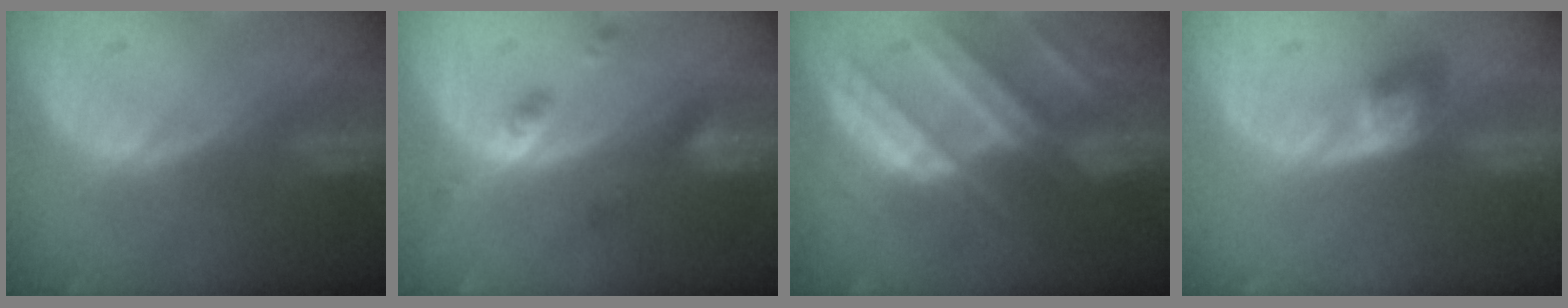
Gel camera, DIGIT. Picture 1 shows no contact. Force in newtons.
{"total": 4.3, "press": 3.9, "slide": 1.7}
{"total": 10.6, "press": 9.4, "slide": 5.0}
{"total": 3.7, "press": 3.7, "slide": 0.2}